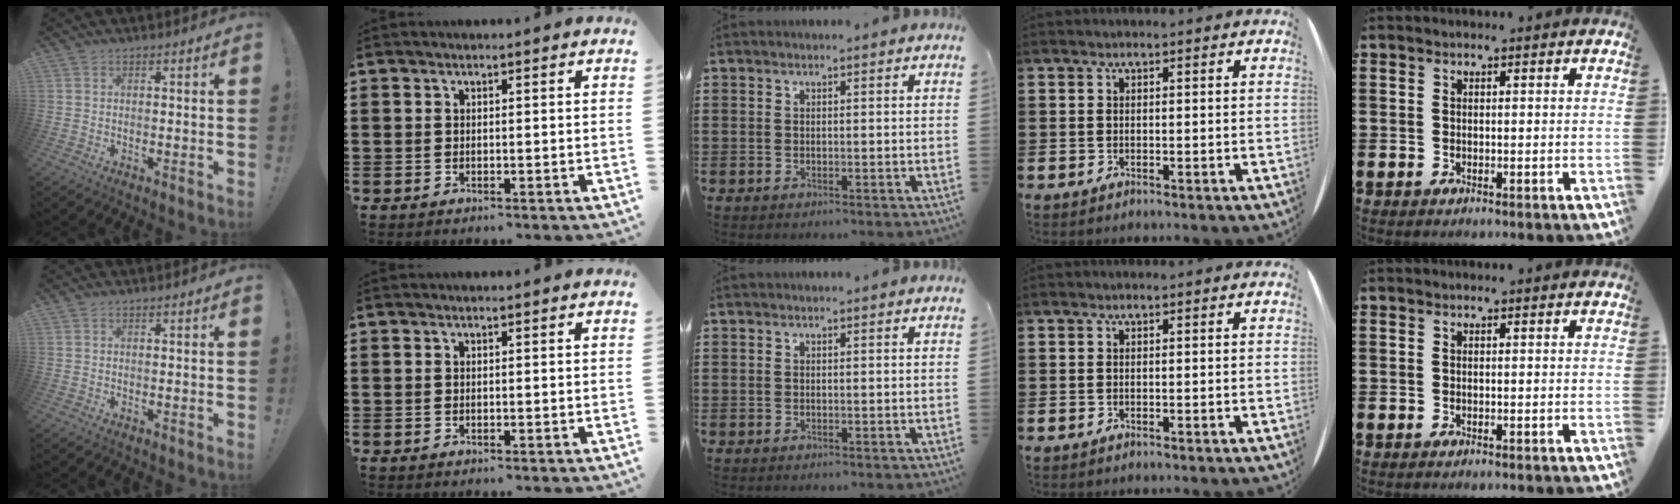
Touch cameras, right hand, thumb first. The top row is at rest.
{}